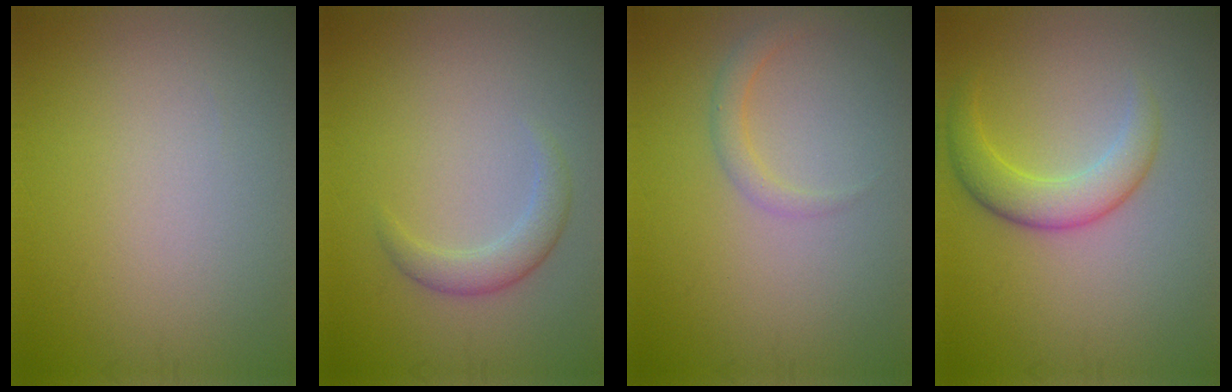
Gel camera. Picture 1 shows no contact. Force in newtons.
{"total": 2.2, "press": 2.2, "slide": 0.1}
{"total": 1.6, "press": 1.6, "slide": 0.1}
{"total": 3.8, "press": 3.8, "slide": 0.2}